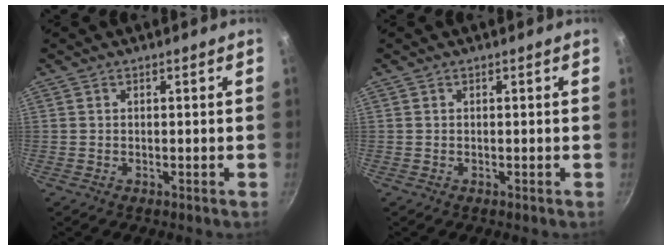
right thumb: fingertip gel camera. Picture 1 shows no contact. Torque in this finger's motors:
{"motor_torque": [0.00, 0.00, -0.10, 0.54, 0.00]}